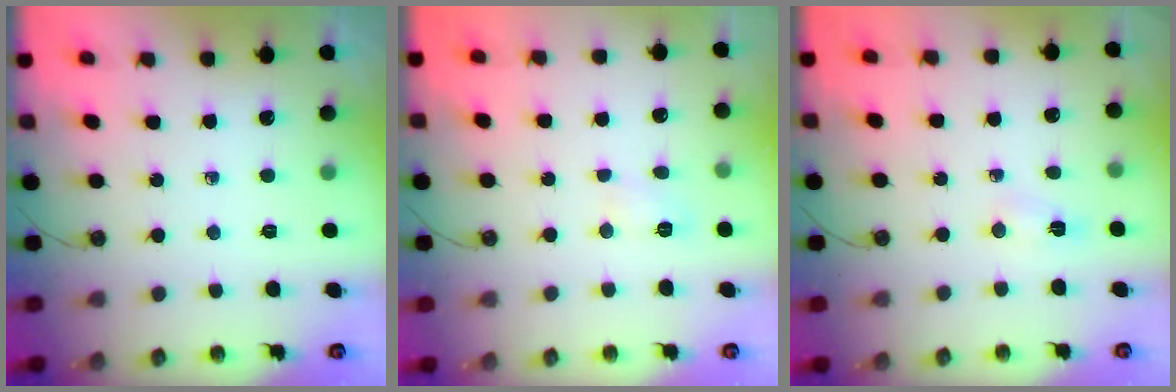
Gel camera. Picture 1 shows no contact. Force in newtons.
{"total": 3.9, "press": 3.9, "slide": 0.5}
{"total": 2.9, "press": 2.9, "slide": 0.4}